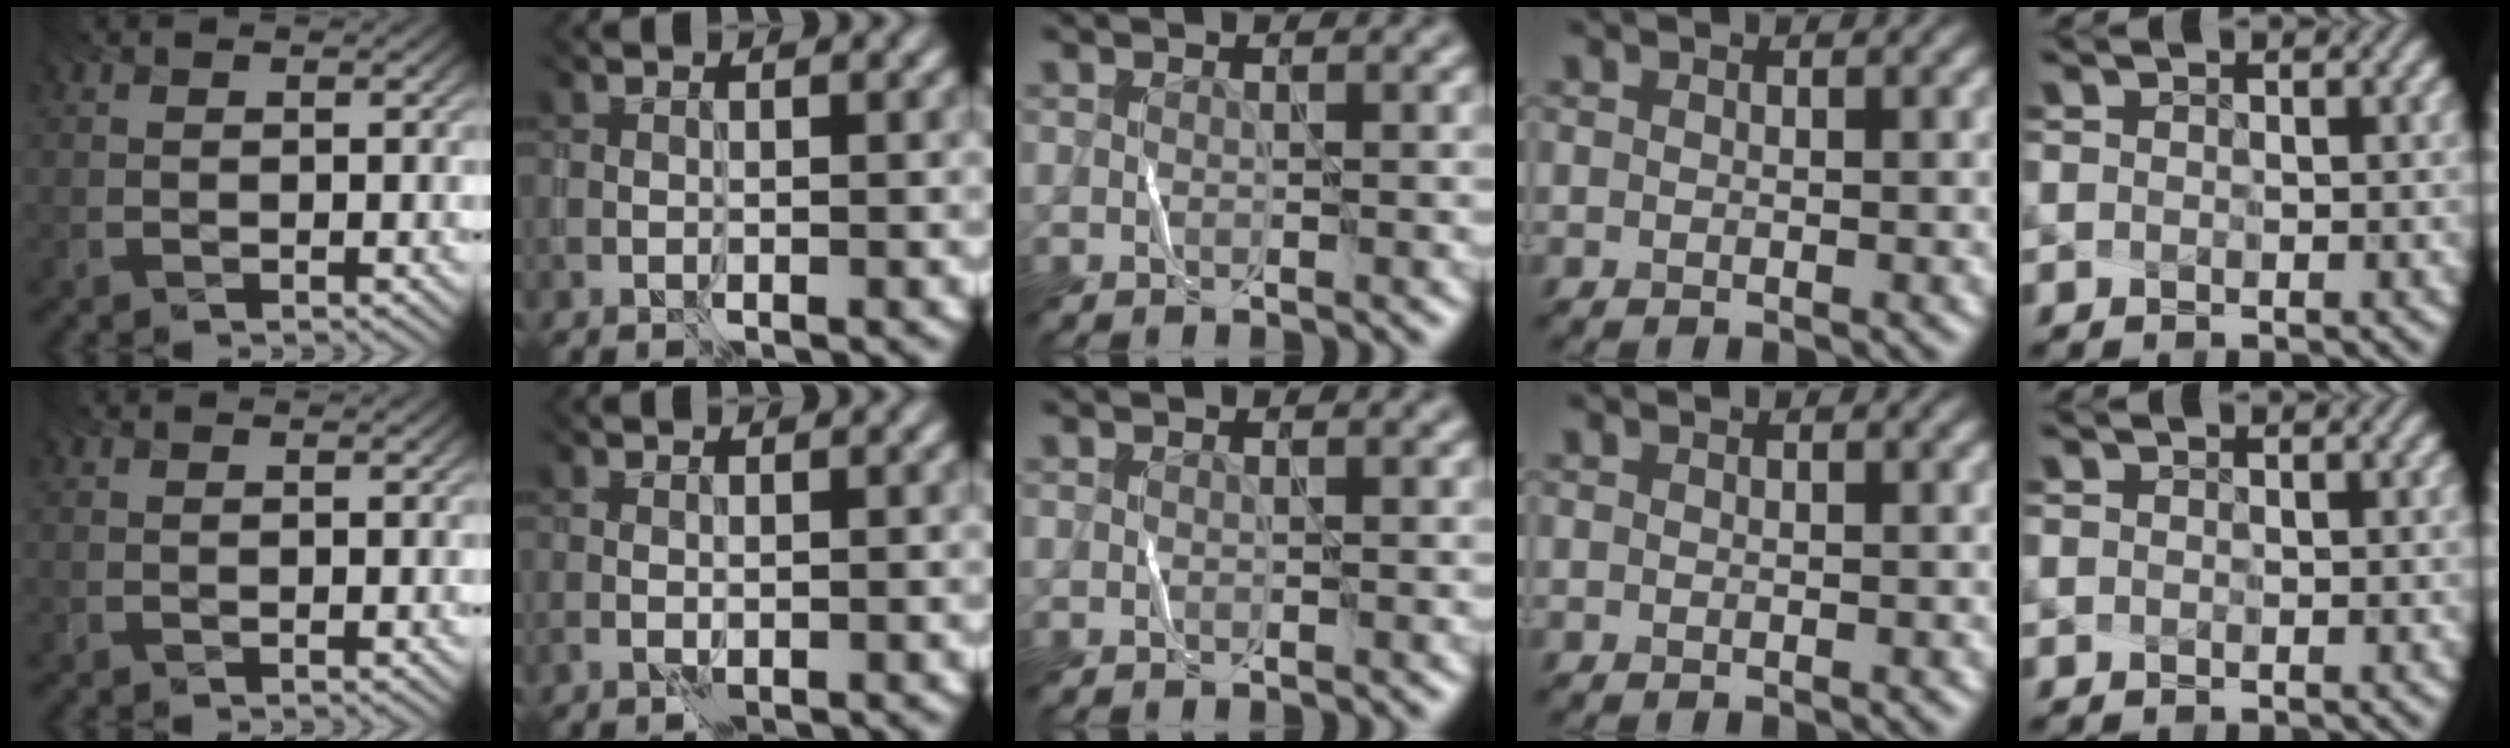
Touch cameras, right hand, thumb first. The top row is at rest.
{}